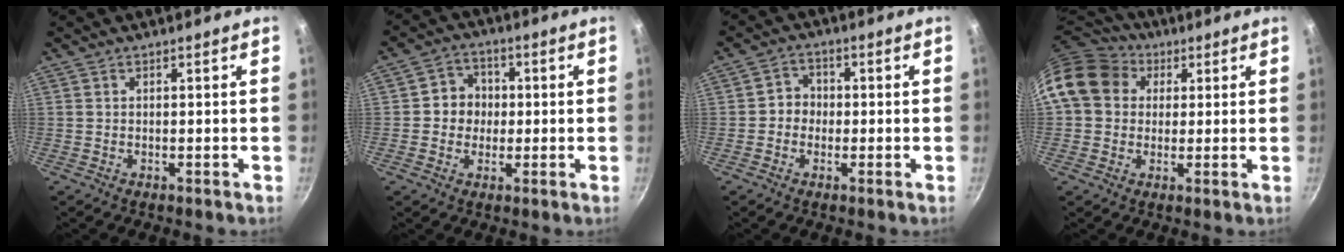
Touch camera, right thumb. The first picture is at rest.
{"total": 6.2, "force": [0.1, 5.8, 2.2], "torque": [0.003, 0.009, -0.009]}
{"total": 3.9, "force": [-0.5, 3.6, 1.4], "torque": [0.006, 0.012, -0.016]}
{"total": 14.2, "force": [4.1, 11.7, 6.9], "torque": [-0.107, 0.024, 0.060]}